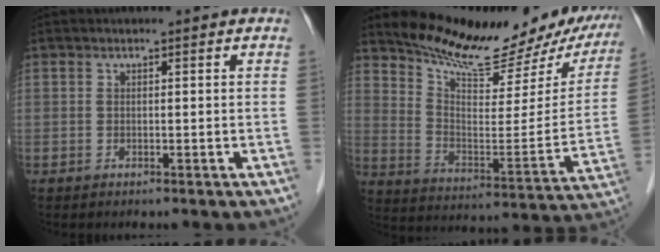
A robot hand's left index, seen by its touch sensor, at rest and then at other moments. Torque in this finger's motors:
{"motor_torque": [1.09, -1.05, 0.25, 0.06]}